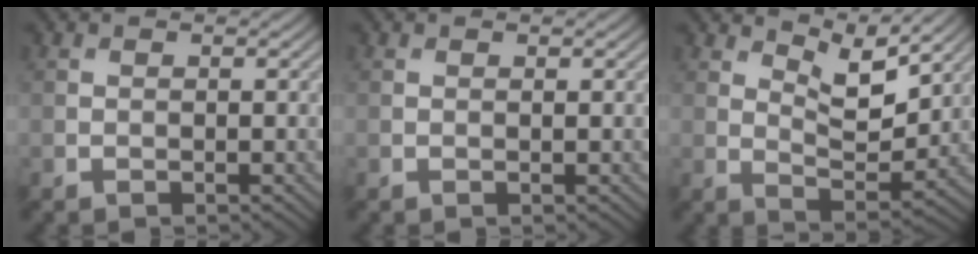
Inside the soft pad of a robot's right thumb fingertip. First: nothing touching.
{"total": 0.0}
{"total": 7.2, "force": [5.2, 2.2, 4.6], "torque": [-0.087, -0.012, 0.090]}